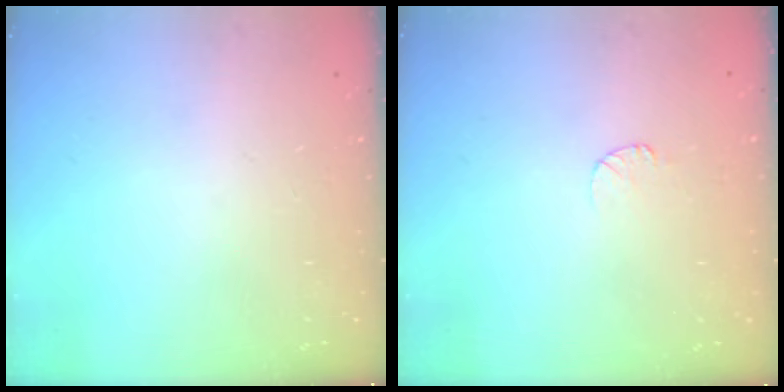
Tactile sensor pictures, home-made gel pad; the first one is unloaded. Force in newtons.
{"total": 3.6, "press": 3.6, "slide": 0.4}